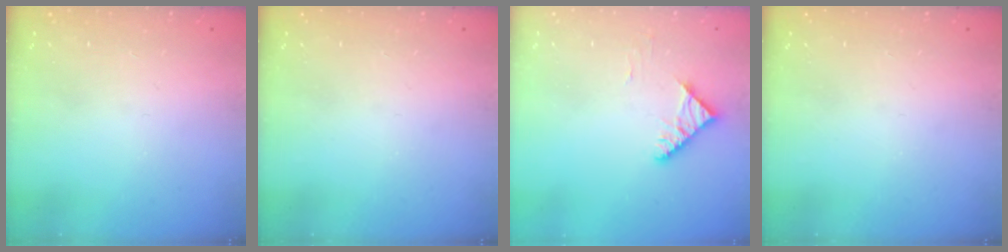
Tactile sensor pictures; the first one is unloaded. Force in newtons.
{"total": 0.0}
{"total": 4.5, "press": 4.4, "slide": 0.8}
{"total": 0.0}